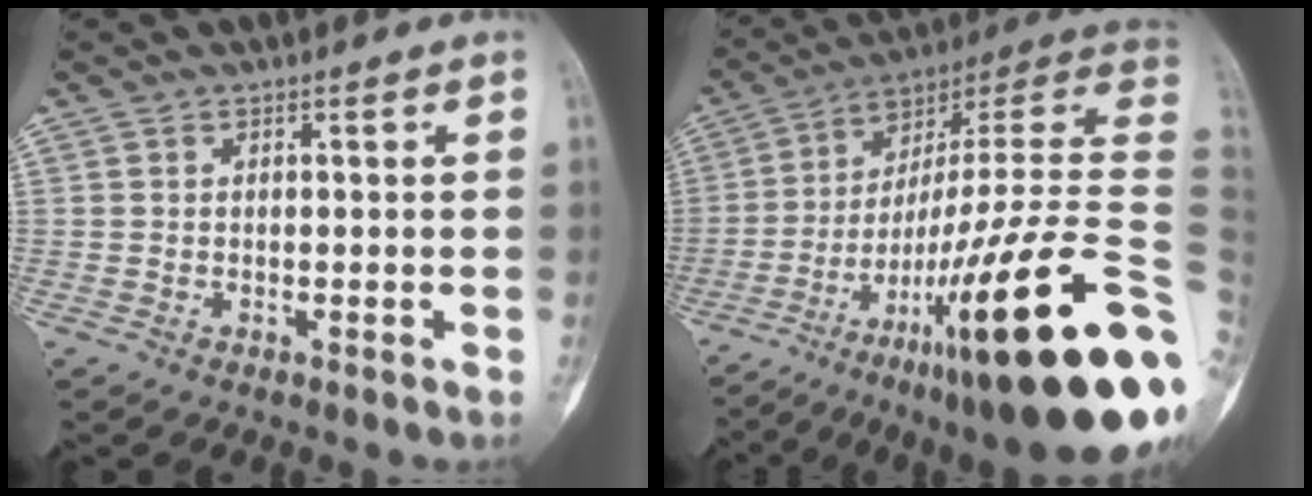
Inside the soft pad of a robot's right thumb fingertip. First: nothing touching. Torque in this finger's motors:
{"motor_torque": [4.33, 0.68, 1.34, -1.43, 0.77]}